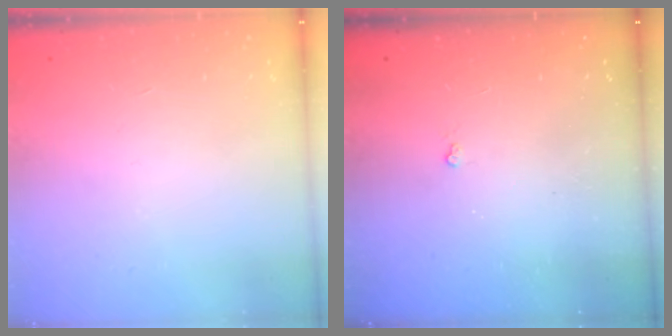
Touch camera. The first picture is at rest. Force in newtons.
{"total": 1.8, "press": 1.8, "slide": 0.3}